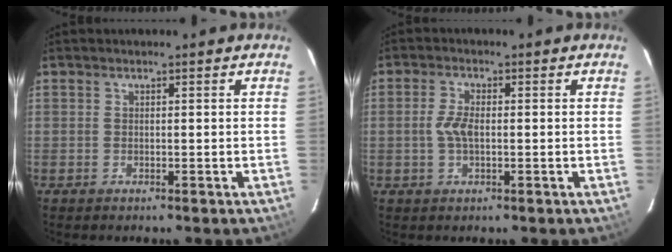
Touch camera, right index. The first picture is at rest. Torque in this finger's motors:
{"motor_torque": [0.44, 0.27, 0.14, 0.06]}